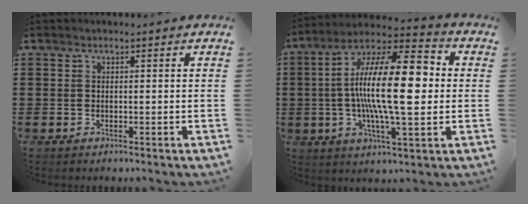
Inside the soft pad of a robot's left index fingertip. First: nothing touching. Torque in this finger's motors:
{"motor_torque": [1.78, -0.36, 1.05, 0.21]}